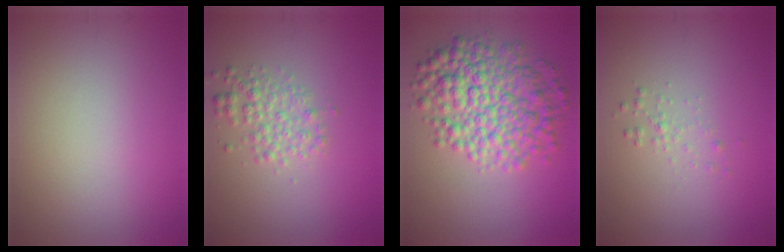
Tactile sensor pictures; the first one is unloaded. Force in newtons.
{"total": 2.5, "press": 2.5, "slide": 0.0}
{"total": 7.8, "press": 7.8, "slide": 0.1}
{"total": 0.9, "press": 0.9, "slide": 0.0}